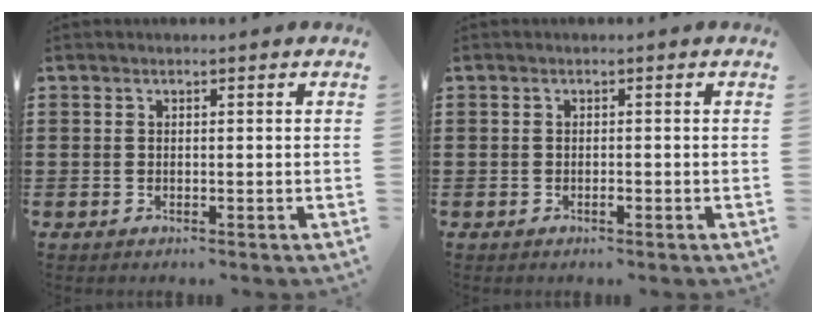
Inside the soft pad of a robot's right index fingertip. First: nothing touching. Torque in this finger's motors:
{"motor_torque": [0.00, 0.00, 0.01, 0.04]}